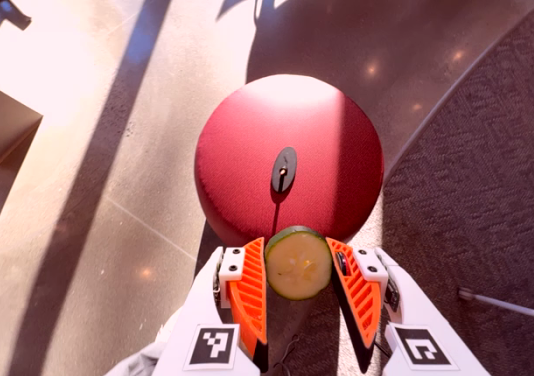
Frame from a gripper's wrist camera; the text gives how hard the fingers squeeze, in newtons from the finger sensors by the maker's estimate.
{"total": 8.8, "left": 8.6, "right": 9.0}